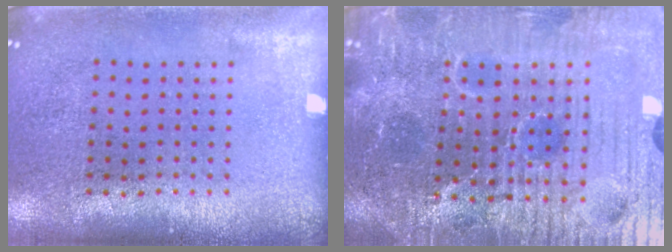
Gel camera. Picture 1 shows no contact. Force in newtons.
{"total": 6.1, "press": 5.7, "slide": 2.2}